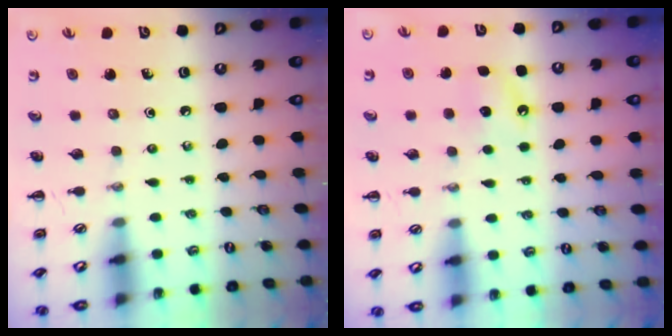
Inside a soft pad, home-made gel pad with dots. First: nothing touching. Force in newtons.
{"total": 4.8, "press": 4.7, "slide": 1.2}